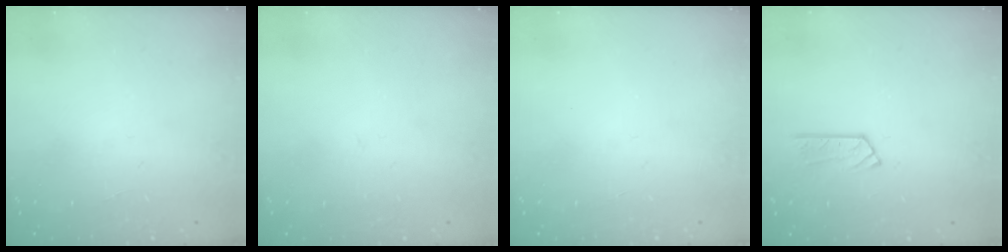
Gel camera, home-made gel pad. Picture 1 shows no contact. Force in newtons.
{"total": 2.5, "press": 2.5, "slide": 0.3}
{"total": 0.0}
{"total": 5.4, "press": 5.4, "slide": 0.2}